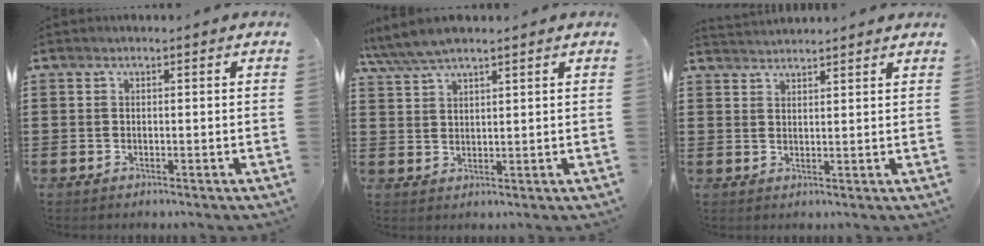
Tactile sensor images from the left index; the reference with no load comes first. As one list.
[{"total": 4.2, "force": [3.5, 0.8, 2.1], "torque": [-0.051, -0.004, 0.064]}, {"total": 2.2, "force": [2.2, -0.2, -0.1], "torque": [-0.003, -0.002, 0.043]}]